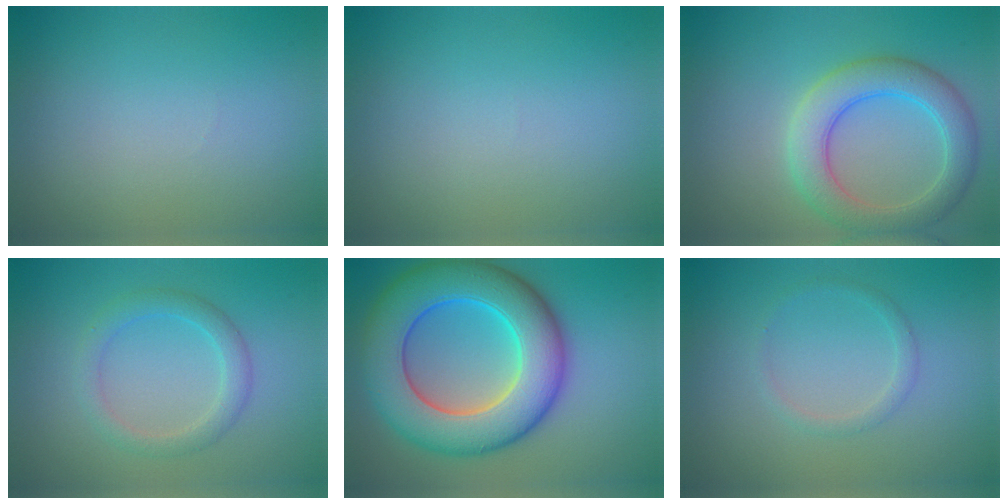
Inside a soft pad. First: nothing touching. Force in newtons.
{"total": 0.0}
{"total": 5.3, "press": 5.3, "slide": 0.3}
{"total": 2.5, "press": 2.5, "slide": 0.2}
{"total": 11.8, "press": 11.8, "slide": 0.4}
{"total": 1.2, "press": 1.2, "slide": 0.0}